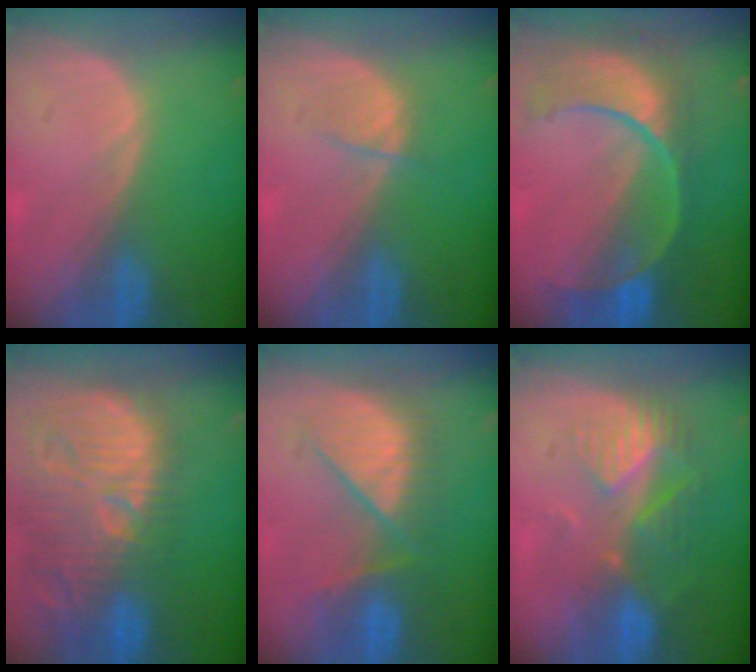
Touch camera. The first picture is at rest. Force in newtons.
{"total": 1.9, "press": 1.9, "slide": 0.4}
{"total": 10.9, "press": 9.2, "slide": 5.9}
{"total": 15.0, "press": 13.1, "slide": 7.2}
{"total": 8.4, "press": 8.4, "slide": 0.6}
{"total": 8.9, "press": 7.7, "slide": 4.5}